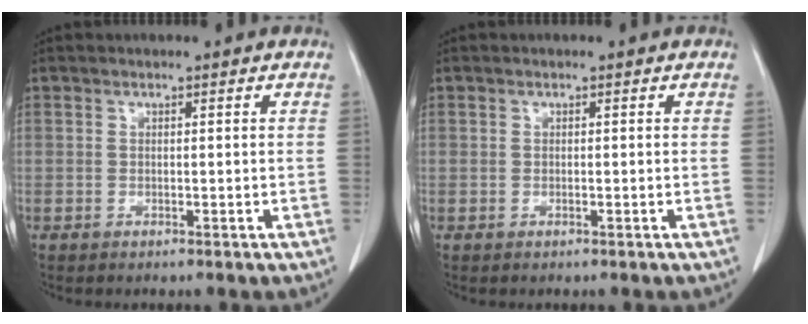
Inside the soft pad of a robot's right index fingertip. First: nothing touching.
{"total": 0.0}